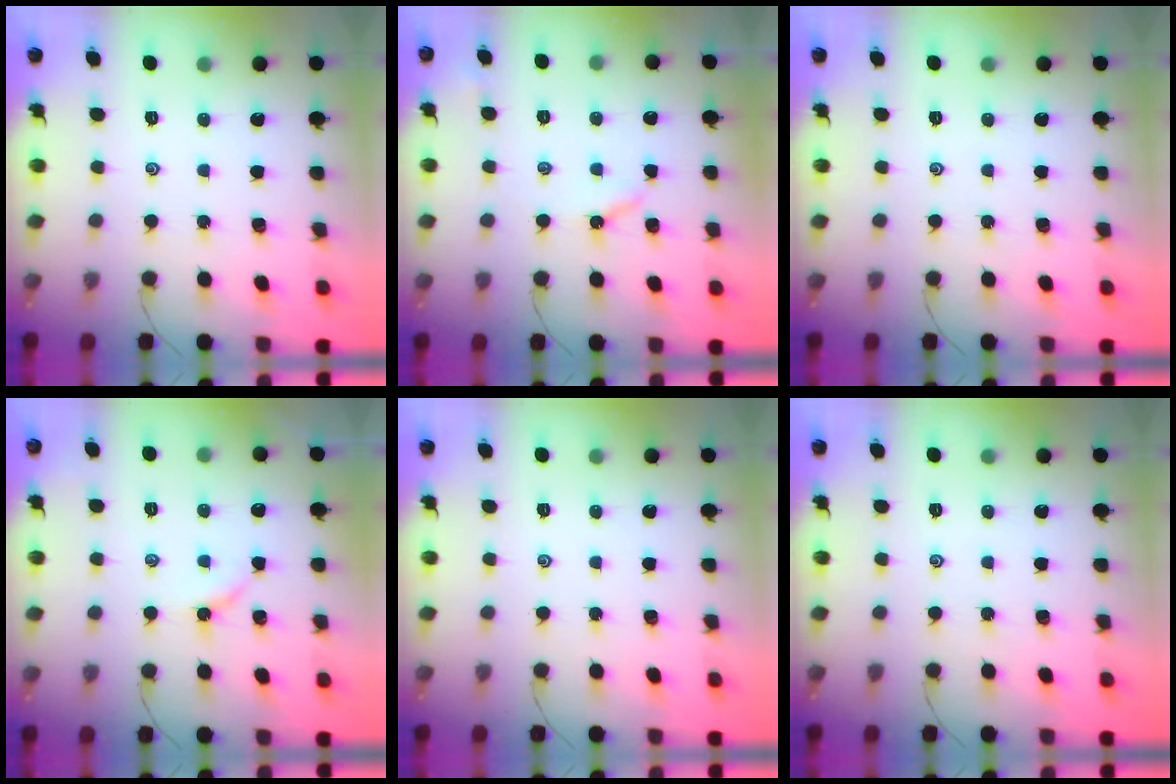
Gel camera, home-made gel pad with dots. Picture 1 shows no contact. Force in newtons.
{"total": 3.5, "press": 3.5, "slide": 0.3}
{"total": 0.0}
{"total": 2.5, "press": 2.4, "slide": 0.4}
{"total": 0.0}
{"total": 0.0}